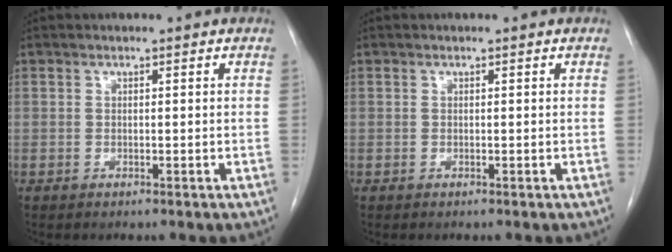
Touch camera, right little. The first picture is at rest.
{"total": 0.0}